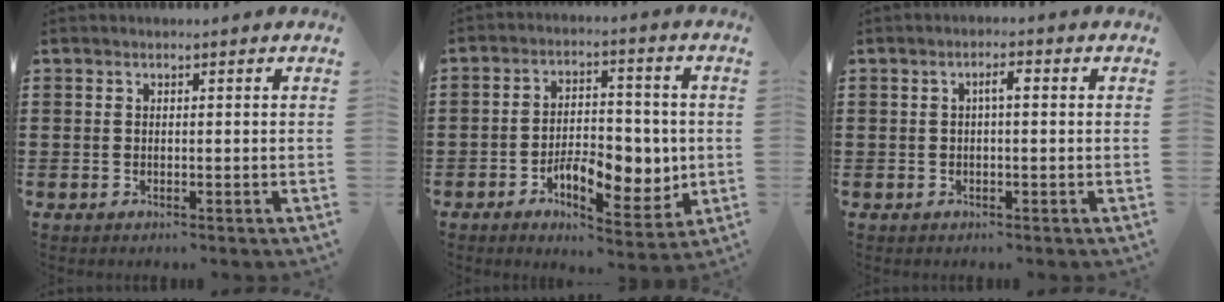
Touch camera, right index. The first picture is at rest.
{"total": 8.9, "force": [-2.5, 5.0, 6.9], "torque": [-0.105, 0.005, -0.041]}
{"total": 2.0, "force": [0.1, 0.5, 2.0], "torque": [-0.039, 0.006, -0.001]}